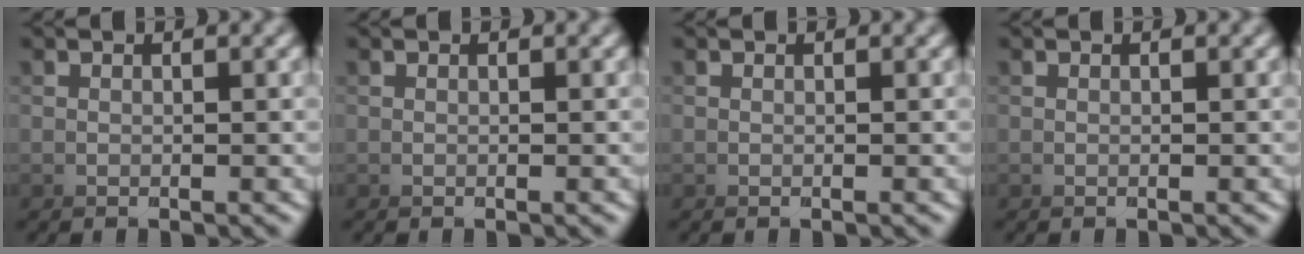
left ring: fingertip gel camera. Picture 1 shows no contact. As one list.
[{"total": 0.0}, {"total": 0.0}, {"total": 0.0}]